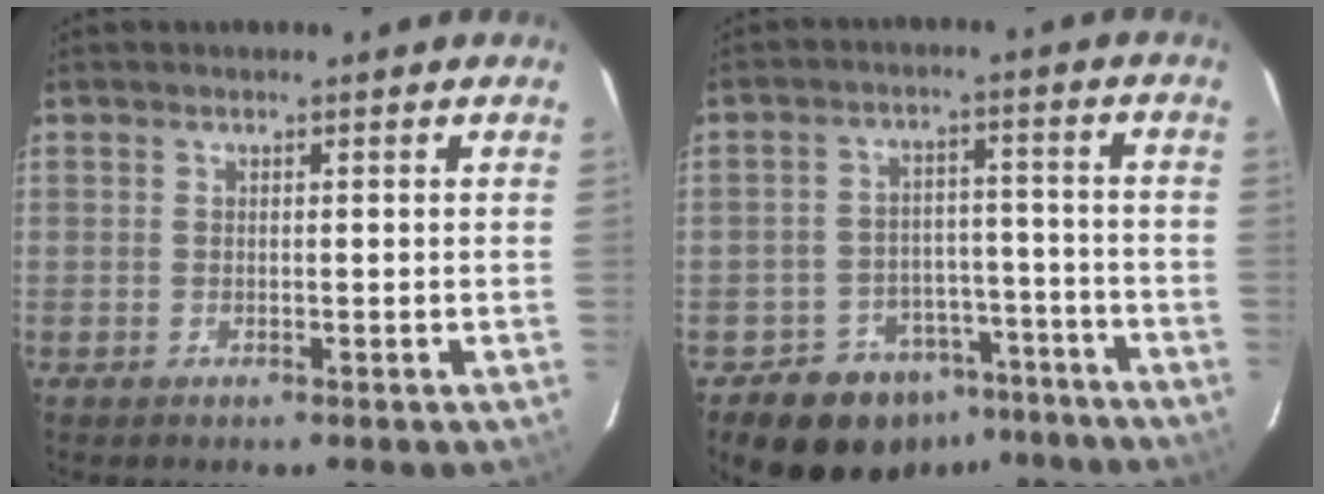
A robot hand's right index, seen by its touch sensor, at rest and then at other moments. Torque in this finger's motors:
{"motor_torque": [-0.07, -0.78, -0.04, -0.15]}